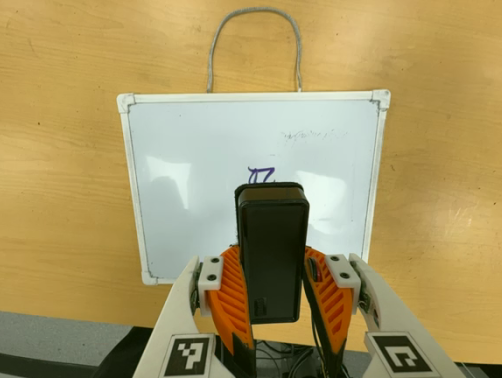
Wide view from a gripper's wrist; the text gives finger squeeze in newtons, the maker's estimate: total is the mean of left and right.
{"total": 7.5, "left": 6.9, "right": 8.1}